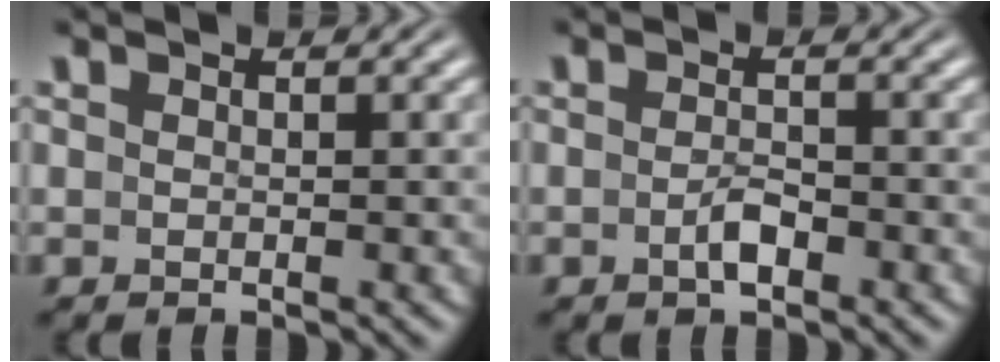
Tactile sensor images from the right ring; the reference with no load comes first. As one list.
[{"total": 1.7, "force": [-1.1, 0.2, 1.3], "torque": [-0.019, 0.000, -0.019]}]